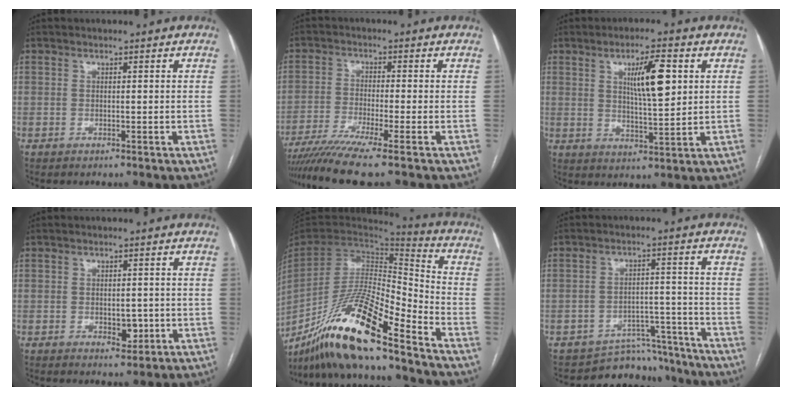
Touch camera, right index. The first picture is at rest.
{"total": 9.0, "force": [-6.9, -1.4, 5.5], "torque": [-0.093, -0.027, -0.119]}
{"total": 8.5, "force": [2.7, 1.5, 8.0], "torque": [-0.135, 0.002, 0.048]}
{"total": 3.4, "force": [-0.7, 2.1, 2.6], "torque": [-0.034, 0.001, -0.001]}
{"total": 21.0, "force": [-15.9, 1.5, 13.6], "torque": [-0.275, -0.027, -0.297]}
{"total": 9.0, "force": [-8.3, 3.3, -1.0], "torque": [0.032, 0.045, -0.115]}